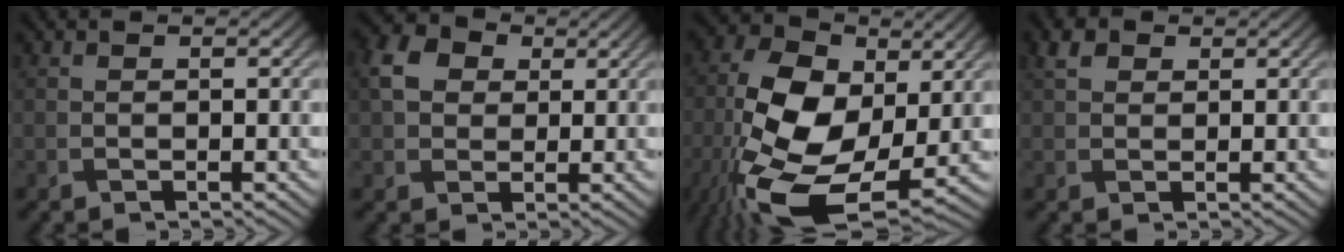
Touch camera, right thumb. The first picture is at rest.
{"total": 6.2, "force": [1.7, 4.9, 3.4], "torque": [-0.089, 0.012, 0.024]}
{"total": 16.5, "force": [-2.8, 9.6, 13.2], "torque": [-0.292, -0.004, -0.056]}
{"total": 2.7, "force": [1.3, 1.9, 1.4], "torque": [-0.032, 0.006, 0.022]}